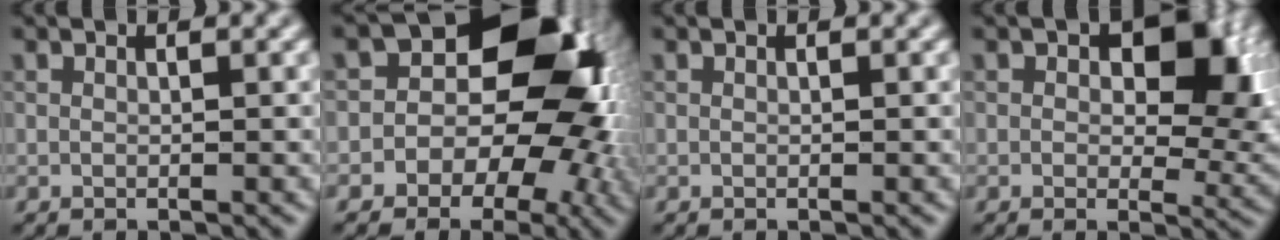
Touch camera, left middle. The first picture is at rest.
{"total": 11.1, "force": [-1.0, 8.4, 7.2], "torque": [-0.022, 0.021, -0.041]}
{"total": 0.0}
{"total": 6.9, "force": [1.7, 4.0, 5.3], "torque": [-0.076, 0.003, 0.038]}